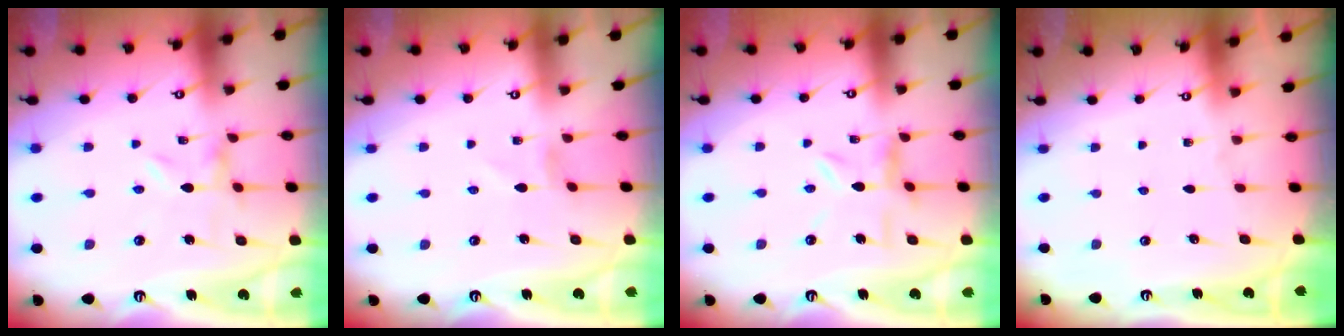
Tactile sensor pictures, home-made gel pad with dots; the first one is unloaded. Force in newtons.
{"total": 0.5, "press": 0.5, "slide": 0.1}
{"total": 6.9, "press": 6.9, "slide": 0.5}
{"total": 0.0}